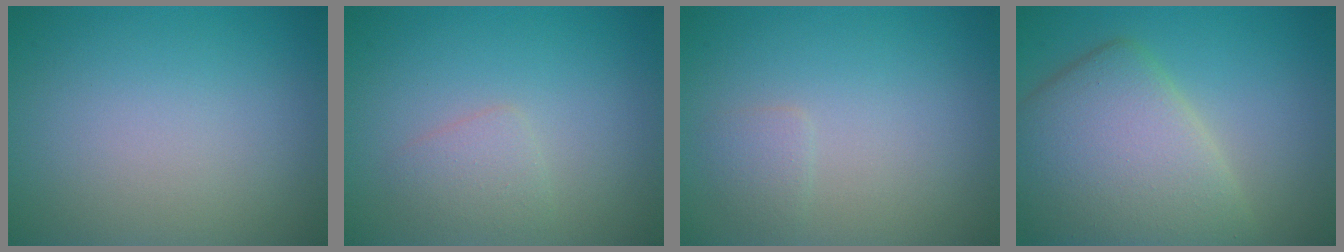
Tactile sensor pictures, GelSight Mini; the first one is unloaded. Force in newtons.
{"total": 1.5, "press": 1.5, "slide": 0.1}
{"total": 1.0, "press": 1.0, "slide": 0.0}
{"total": 8.4, "press": 8.4, "slide": 0.4}